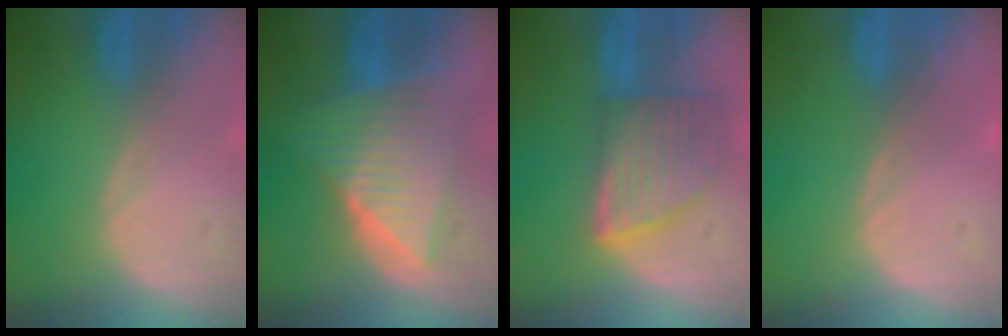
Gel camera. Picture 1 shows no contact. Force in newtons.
{"total": 10.0, "press": 9.9, "slide": 0.7}
{"total": 8.2, "press": 7.4, "slide": 3.5}
{"total": 0.5, "press": 0.1, "slide": 0.5}